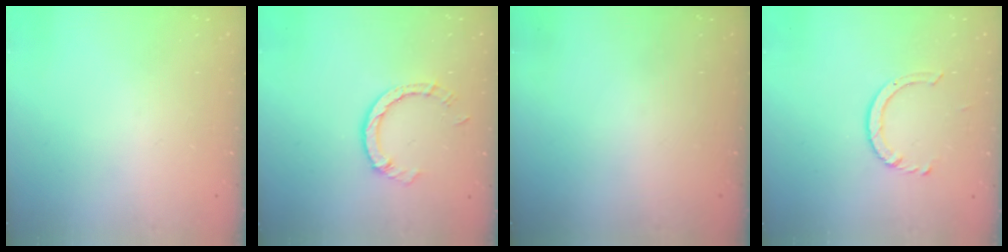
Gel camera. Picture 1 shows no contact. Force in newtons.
{"total": 4.8, "press": 4.8, "slide": 0.4}
{"total": 0.0}
{"total": 4.0, "press": 3.9, "slide": 0.5}